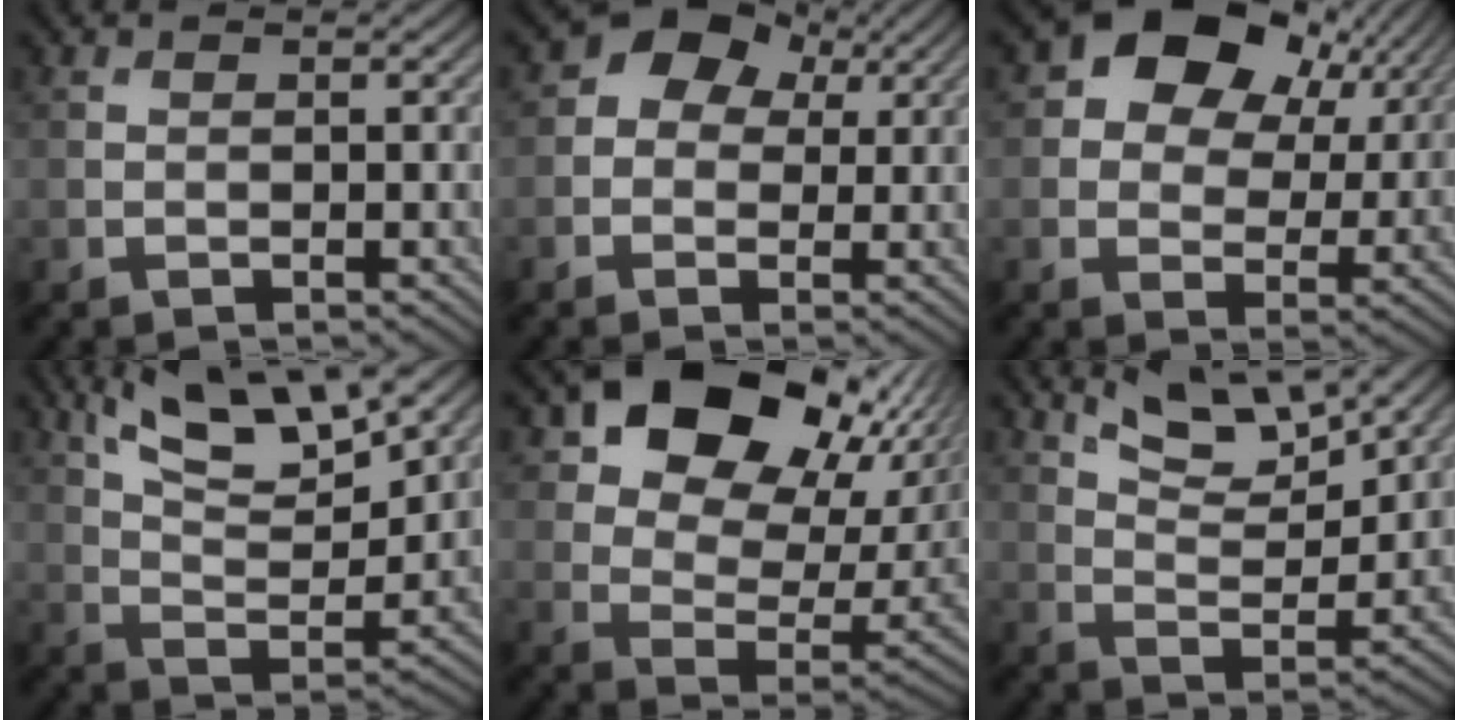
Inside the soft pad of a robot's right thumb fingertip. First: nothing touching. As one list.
[{"total": 5.7, "force": [1.5, 4.5, 3.1], "torque": [-0.051, 0.003, 0.011]}, {"total": 12.3, "force": [5.5, 8.3, 7.2], "torque": [-0.124, 0.012, 0.090]}, {"total": 12.4, "force": [7.8, 3.8, 8.8], "torque": [-0.169, 0.005, 0.130]}, {"total": 18.0, "force": [9.1, 10.8, 11.2], "torque": [-0.180, 0.008, 0.139]}, {"total": 8.3, "force": [6.2, 2.2, 5.1], "torque": [-0.103, -0.005, 0.113]}]